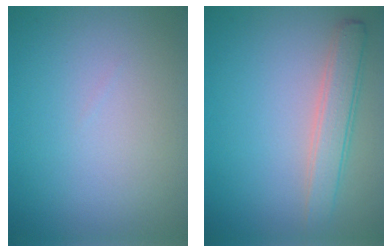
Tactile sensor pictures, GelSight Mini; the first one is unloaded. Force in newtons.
{"total": 2.9, "press": 2.9, "slide": 0.2}